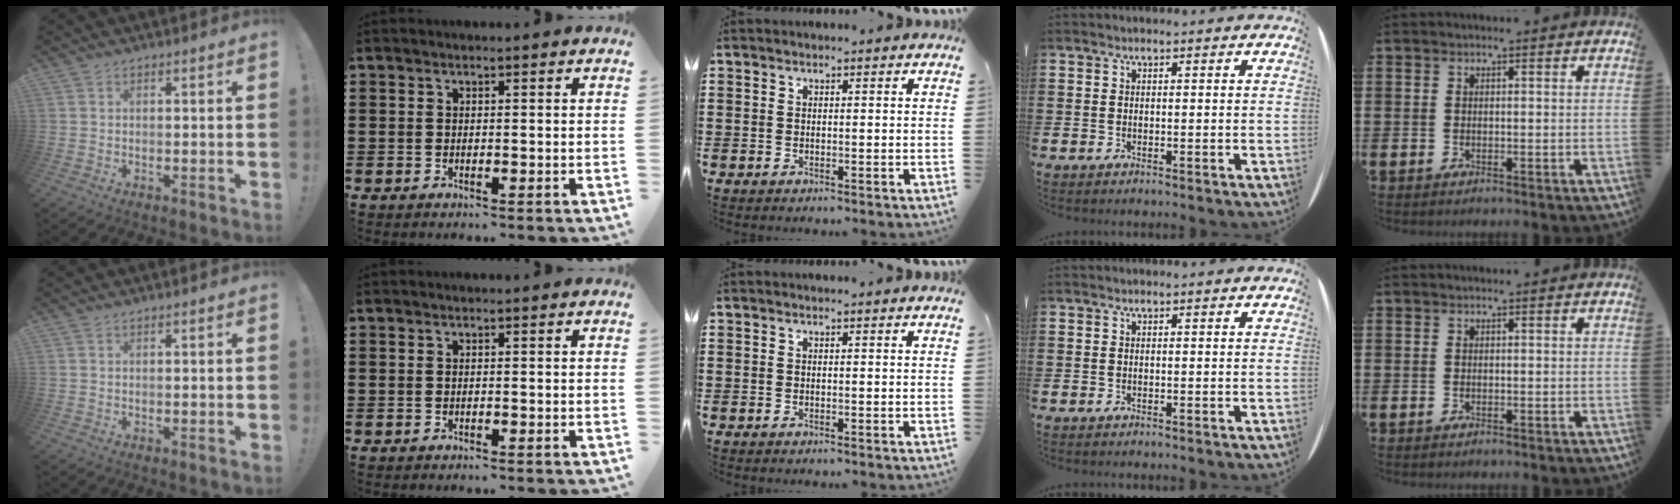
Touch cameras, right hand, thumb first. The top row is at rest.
{}